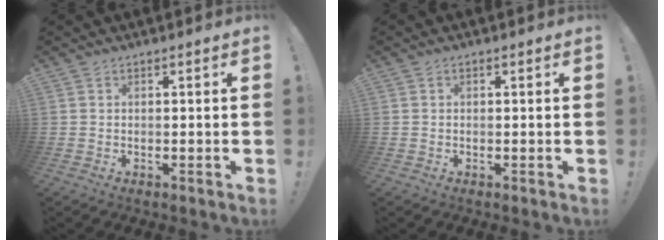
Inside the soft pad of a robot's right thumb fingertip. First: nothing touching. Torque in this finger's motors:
{"motor_torque": [-0.06, -0.14, 0.12, 0.06, -0.04]}